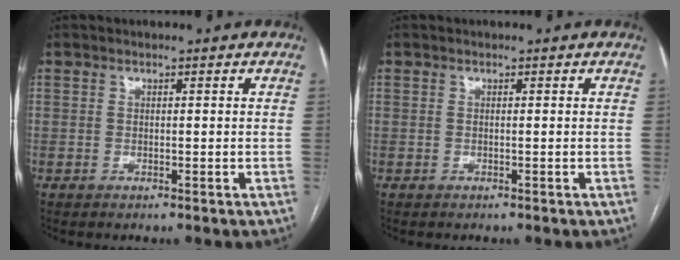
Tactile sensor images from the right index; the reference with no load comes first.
{"total": 0.0}